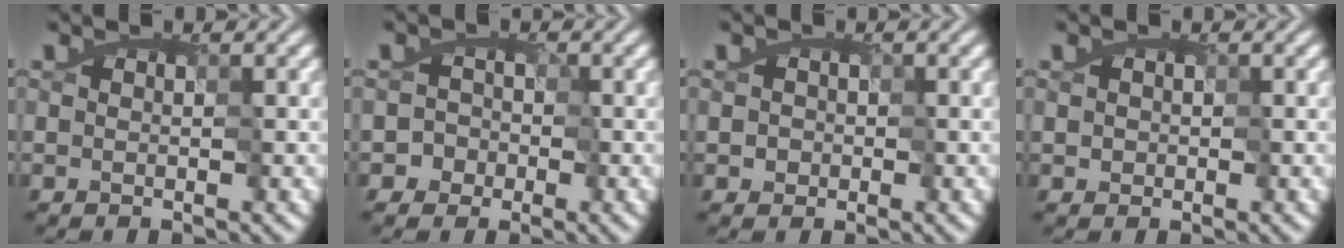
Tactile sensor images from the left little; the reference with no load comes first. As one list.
[{"total": 3.2, "force": [-1.1, 3.0, 0.2], "torque": [0.015, 0.019, -0.028]}, {"total": 1.4, "force": [-0.5, 1.2, 0.3], "torque": [-0.014, 0.005, -0.001]}, {"total": 0.9, "force": [-0.2, 0.8, 0.3], "torque": [-0.013, 0.002, 0.007]}]